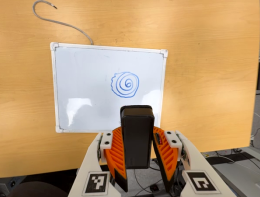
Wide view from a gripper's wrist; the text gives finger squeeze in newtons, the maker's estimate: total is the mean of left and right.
{"total": 7.4, "left": 6.3, "right": 8.6}